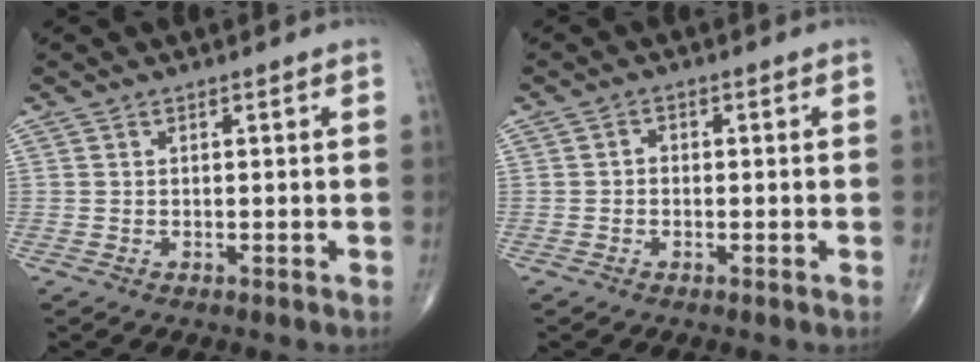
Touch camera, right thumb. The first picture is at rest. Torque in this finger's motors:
{"motor_torque": [-0.30, 0.13, 0.16, 0.00, -0.02]}